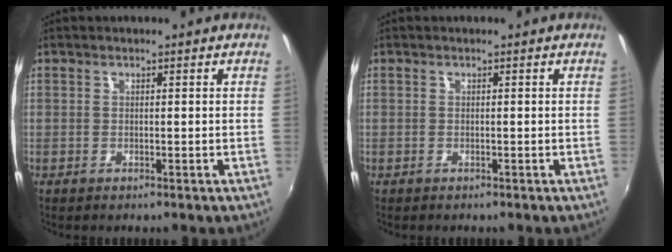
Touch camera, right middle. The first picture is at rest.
{"total": 0.0}